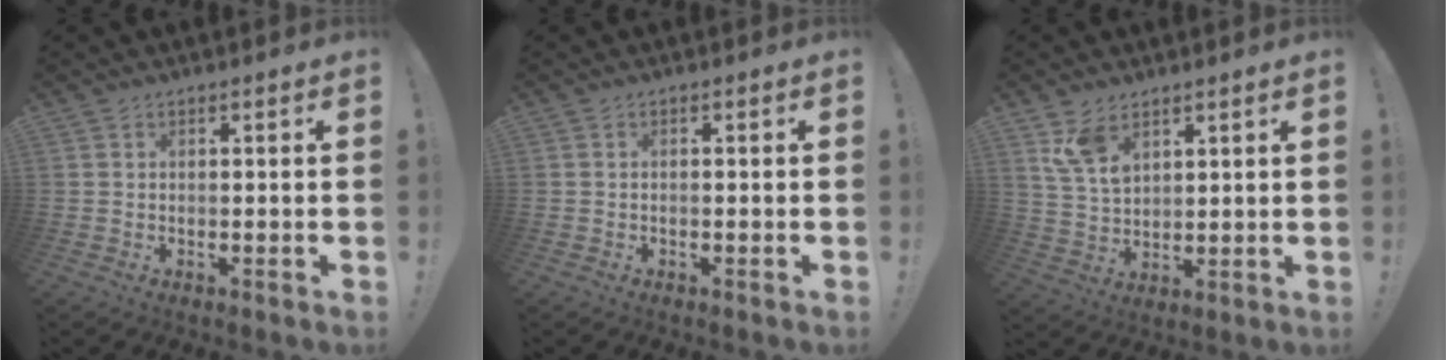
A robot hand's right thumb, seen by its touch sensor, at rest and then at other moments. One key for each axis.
{"total": 0.6, "fx": -0.5, "fy": -0.2, "fz": 0.3, "tx": -0.011, "ty": 0.002, "tz": -0.008}
{"total": 8.6, "fx": 5.6, "fy": 4.6, "fz": 4.6, "tx": -0.084, "ty": -0.023, "tz": 0.108}